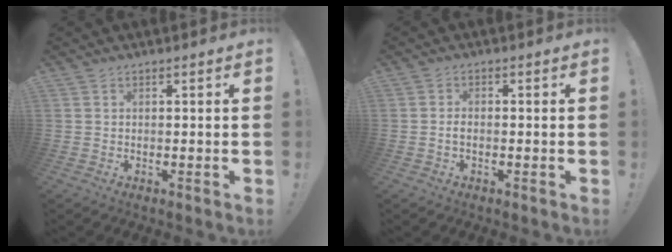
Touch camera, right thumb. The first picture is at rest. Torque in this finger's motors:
{"motor_torque": [-0.01, 0.04, 0.12, -0.02, -0.05]}